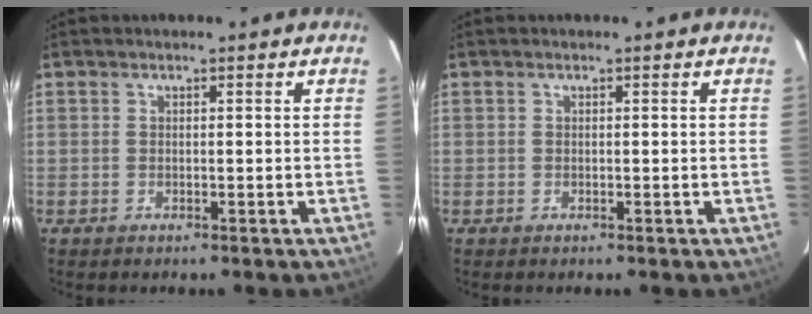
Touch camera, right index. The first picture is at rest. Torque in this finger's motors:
{"motor_torque": [0.00, 0.00, 0.01, 0.00]}